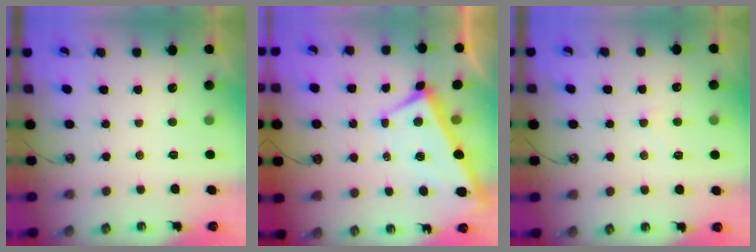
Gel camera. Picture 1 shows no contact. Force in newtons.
{"total": 2.2, "press": 2.0, "slide": 0.8}
{"total": 1.9, "press": 1.8, "slide": 0.6}